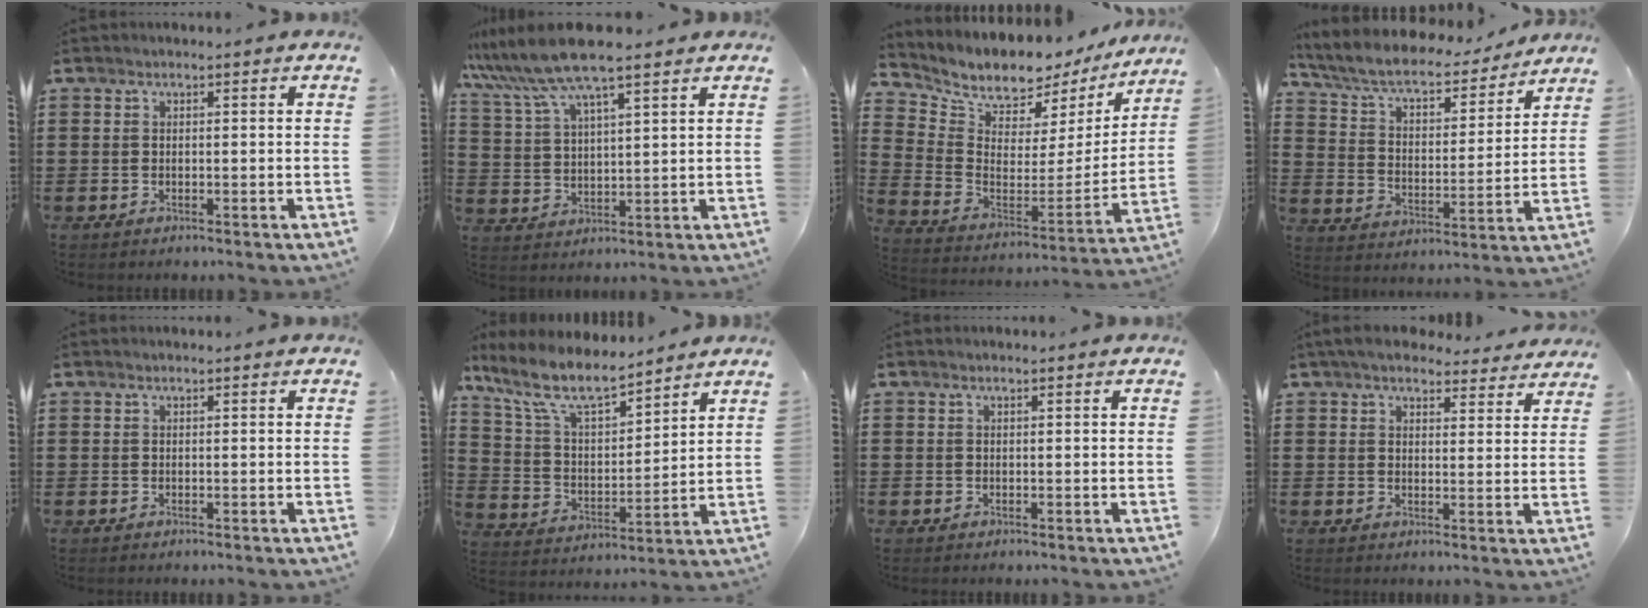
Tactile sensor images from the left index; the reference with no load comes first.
{"total": 9.4, "force": [7.6, 0.9, 5.5], "torque": [-0.130, -0.020, 0.135]}
{"total": 6.7, "force": [6.0, 2.7, 1.1], "torque": [-0.057, -0.055, 0.101]}
{"total": 6.8, "force": [5.9, 1.4, 2.9], "torque": [-0.083, -0.038, 0.098]}
{"total": 0.0}
{"total": 9.5, "force": [8.1, 1.9, 4.7], "torque": [-0.125, -0.038, 0.143]}
{"total": 0.0}
{"total": 5.3, "force": [4.8, 1.6, 1.5], "torque": [-0.046, -0.009, 0.090]}